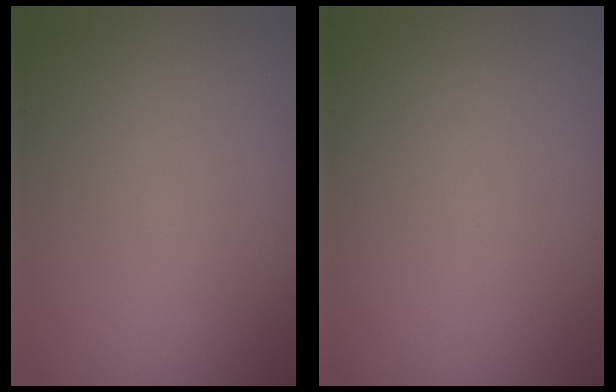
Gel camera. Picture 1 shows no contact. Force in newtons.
{"total": 0.0}